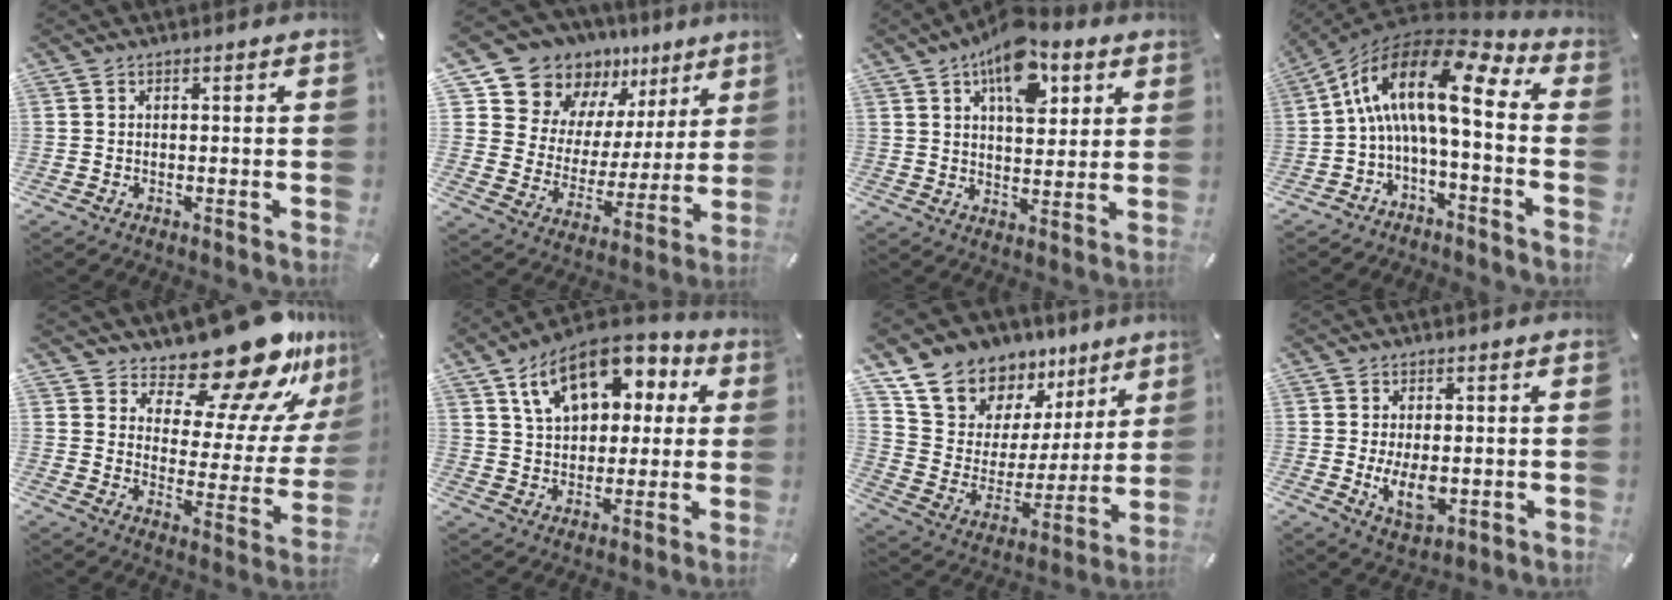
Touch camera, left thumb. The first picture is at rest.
{"total": 13.9, "force": [11.6, 7.6, 1.1], "torque": [-0.033, -0.115, 0.209]}
{"total": 13.7, "force": [7.4, 7.5, 8.8], "torque": [-0.123, -0.025, 0.127]}
{"total": 16.8, "force": [2.1, 6.3, 15.4], "torque": [-0.301, -0.024, 0.025]}
{"total": 21.0, "force": [17.6, 6.7, 9.1], "torque": [-0.119, -0.150, 0.291]}
{"total": 15.6, "force": [7.5, 10.2, 9.2], "torque": [-0.163, -0.015, 0.139]}
{"total": 14.7, "force": [11.2, 9.3, 2.2], "torque": [-0.054, -0.098, 0.208]}
{"total": 7.2, "force": [-0.5, 4.3, 5.7], "torque": [-0.100, -0.009, -0.011]}